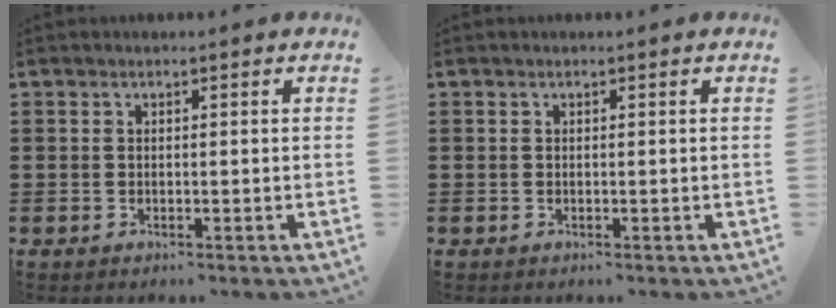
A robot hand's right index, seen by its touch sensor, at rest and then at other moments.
{"total": 0.0}